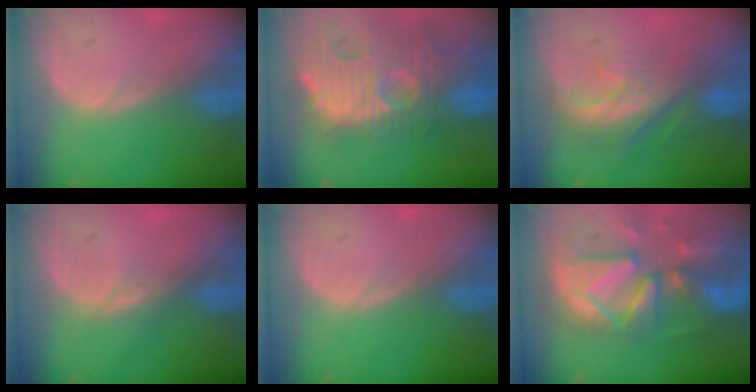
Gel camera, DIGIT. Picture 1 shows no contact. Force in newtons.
{"total": 14.4, "press": 12.6, "slide": 7.1}
{"total": 8.3, "press": 7.5, "slide": 3.6}
{"total": 2.0, "press": 1.5, "slide": 1.3}
{"total": 0.0}
{"total": 13.0, "press": 11.3, "slide": 6.4}